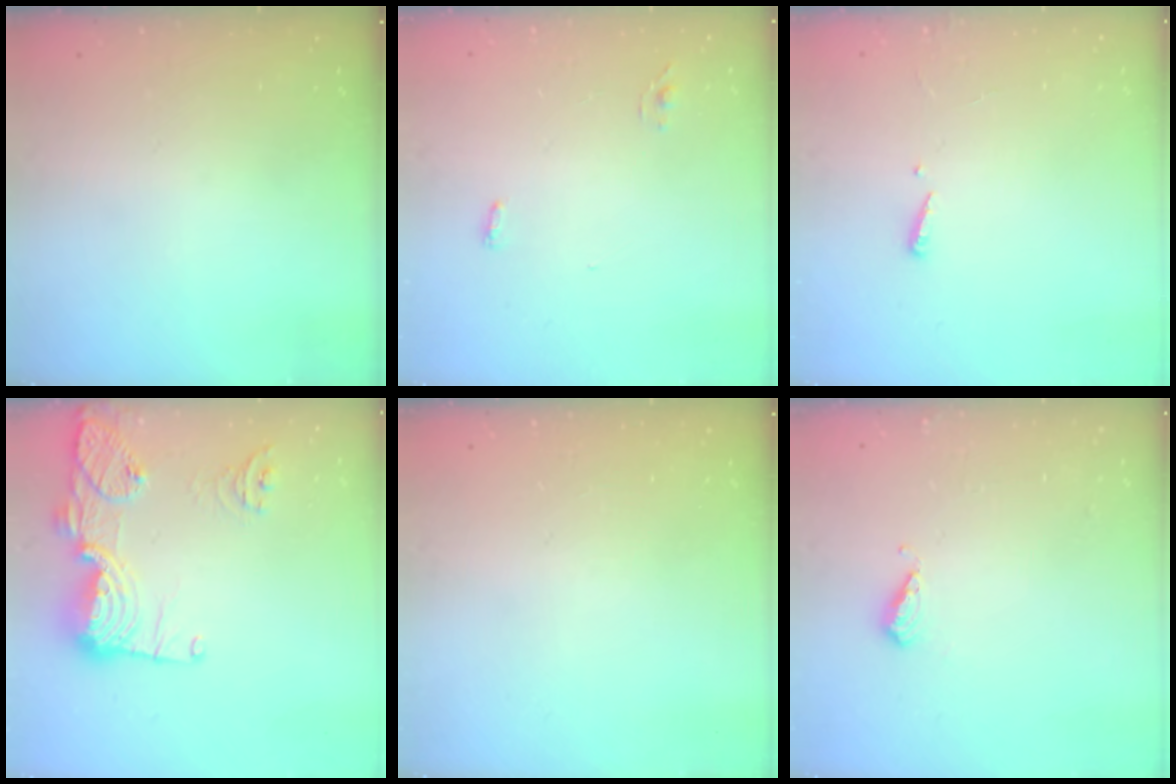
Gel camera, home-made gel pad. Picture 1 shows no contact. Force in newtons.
{"total": 3.6, "press": 3.2, "slide": 1.6}
{"total": 2.4, "press": 2.4, "slide": 0.2}
{"total": 19.0, "press": 18.0, "slide": 5.9}
{"total": 0.0}
{"total": 5.0, "press": 4.8, "slide": 1.3}